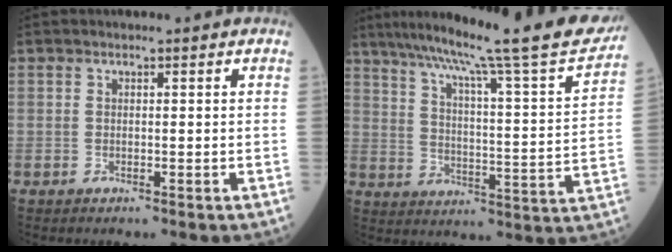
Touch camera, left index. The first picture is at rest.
{"total": 25.6, "force": [21.9, -0.2, 13.3], "torque": [-0.212, -0.047, 0.292]}